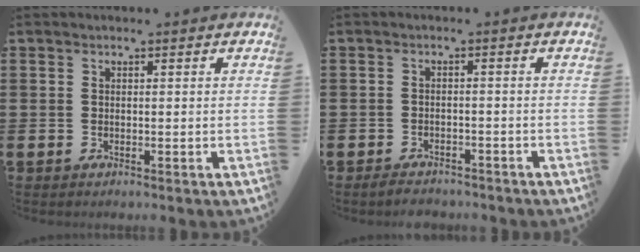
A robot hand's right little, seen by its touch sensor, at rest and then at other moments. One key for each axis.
{"total": 1.6, "fx": -1.5, "fy": 0.3, "fz": 0.2, "tx": -0.009, "ty": 0.002, "tz": -0.033}